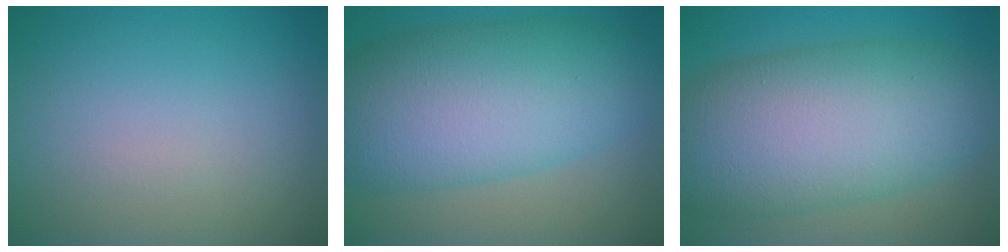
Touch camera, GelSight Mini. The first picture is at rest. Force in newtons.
{"total": 11.4, "press": 11.4, "slide": 0.2}
{"total": 12.2, "press": 12.2, "slide": 0.5}